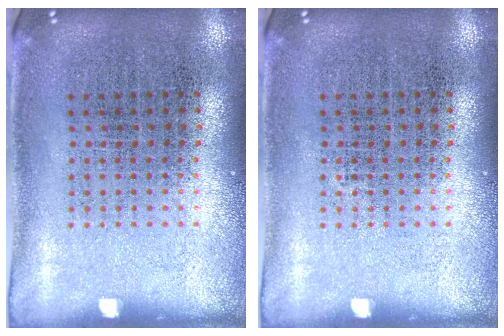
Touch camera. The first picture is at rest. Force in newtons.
{"total": 0.0}